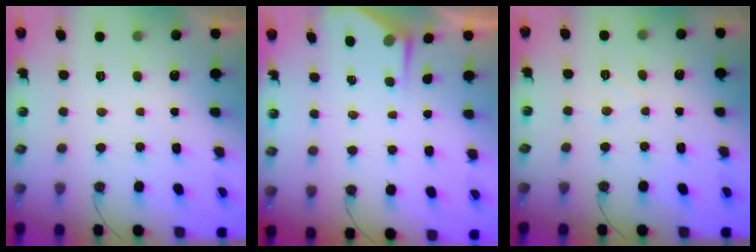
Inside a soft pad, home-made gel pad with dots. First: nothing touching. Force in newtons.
{"total": 3.1, "press": 3.1, "slide": 0.4}
{"total": 4.3, "press": 4.3, "slide": 0.4}